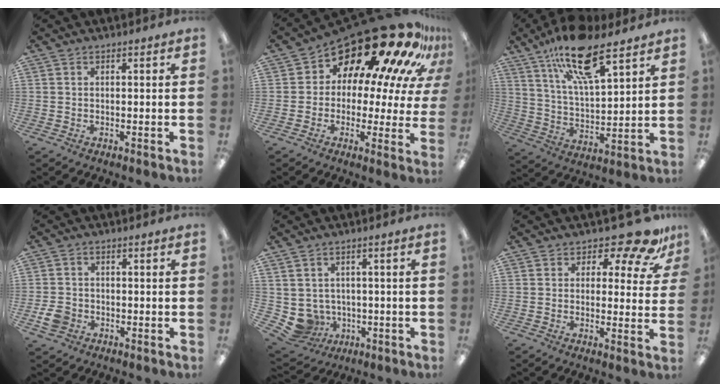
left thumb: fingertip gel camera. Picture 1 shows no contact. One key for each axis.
{"total": 23.5, "fx": 16.8, "fy": 9.5, "fz": 13.4, "tx": -0.196, "ty": -0.134, "tz": 0.287}
{"total": 17.6, "fx": 11.6, "fy": 5.9, "fz": 11.9, "tx": -0.201, "ty": -0.053, "tz": 0.193}
{"total": 4.4, "fx": -1.5, "fy": 3.6, "fz": 1.9, "tx": -0.033, "ty": 0.001, "tz": -0.029}
{"total": 5.6, "fx": 0.1, "fy": 5.5, "fz": 1.1, "tx": -0.059, "ty": -0.005, "tz": 0.011}
{"total": 10.7, "fx": 7.6, "fy": 4.2, "fz": 6.3, "tx": -0.087, "ty": -0.056, "tz": 0.134}